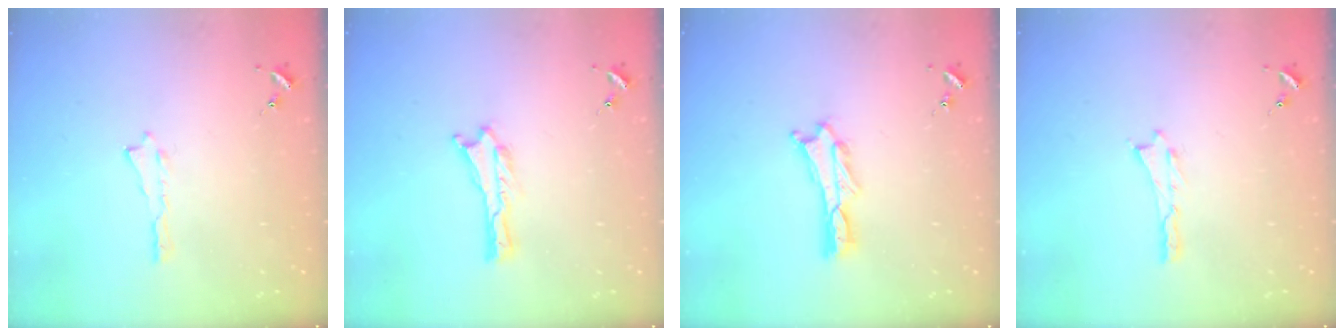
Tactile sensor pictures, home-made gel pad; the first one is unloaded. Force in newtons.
{"total": 0.0}
{"total": 1.1, "press": 1.1, "slide": 0.2}
{"total": 0.0}